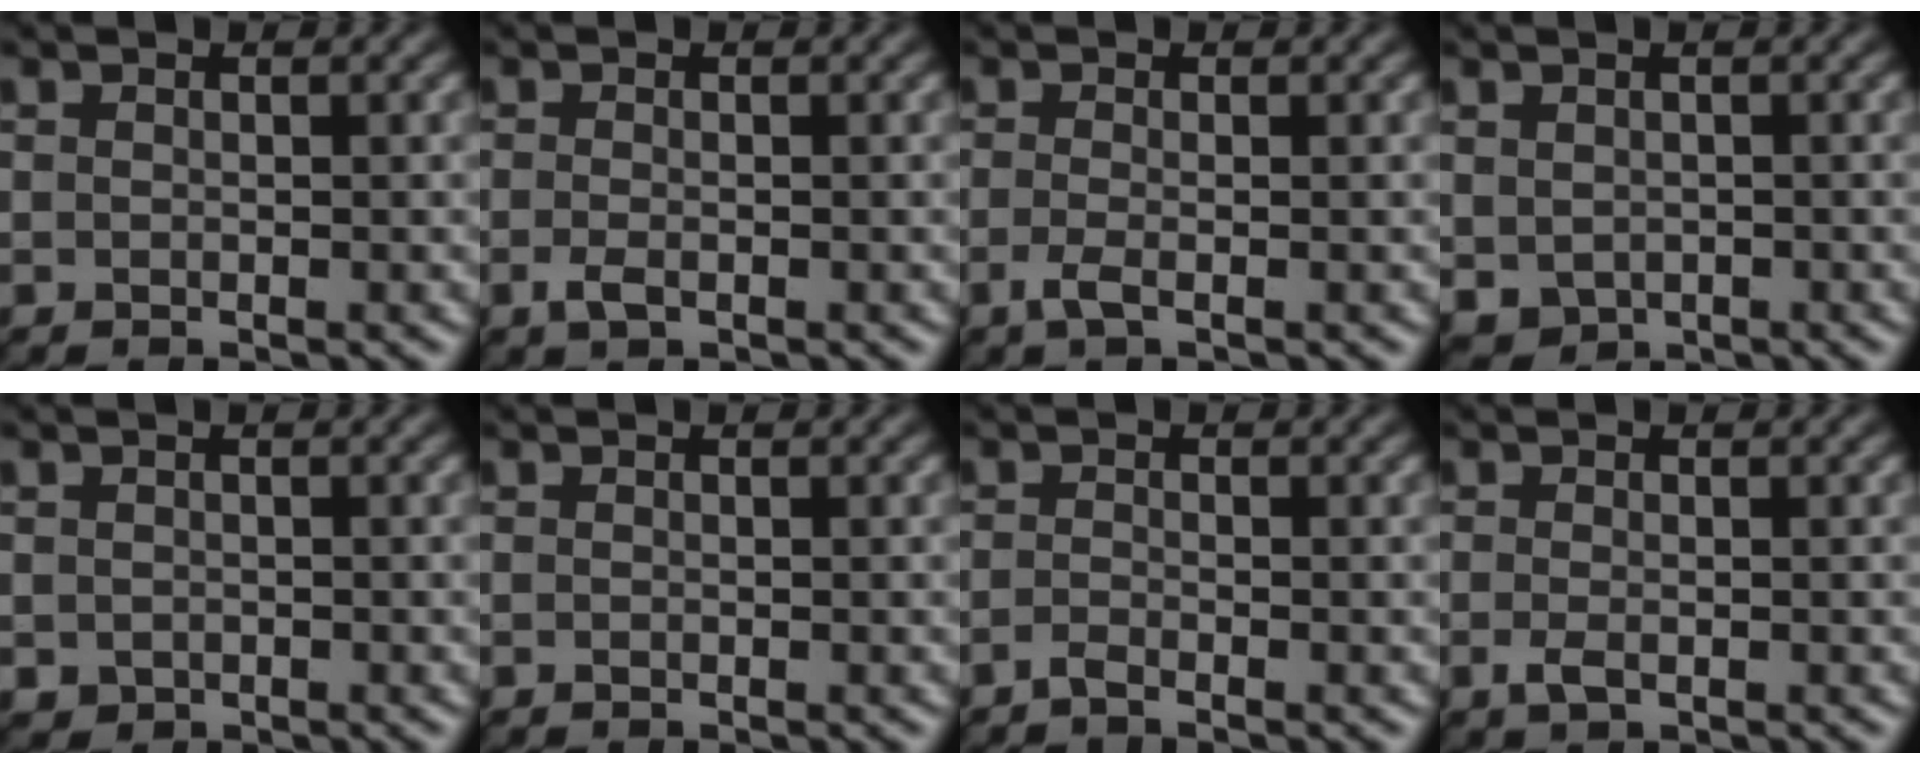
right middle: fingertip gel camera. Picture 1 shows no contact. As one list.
[{"total": 1.4, "force": [-0.6, 0.6, 1.1], "torque": [-0.027, -0.005, -0.014]}, {"total": 1.6, "force": [-0.7, 0.4, 1.4], "torque": [-0.032, -0.007, -0.018]}, {"total": 1.7, "force": [0.0, 1.6, 0.8], "torque": [-0.017, -0.010, 0.006]}, {"total": 0.8, "force": [-0.1, 0.7, 0.2], "torque": [-0.001, -0.006, -0.002]}, {"total": 0.0}, {"total": 1.0, "force": [-0.8, 0.1, 0.6], "torque": [-0.013, -0.004, -0.019]}, {"total": 1.4, "force": [-0.5, 0.6, 1.1], "torque": [-0.027, -0.005, -0.011]}]